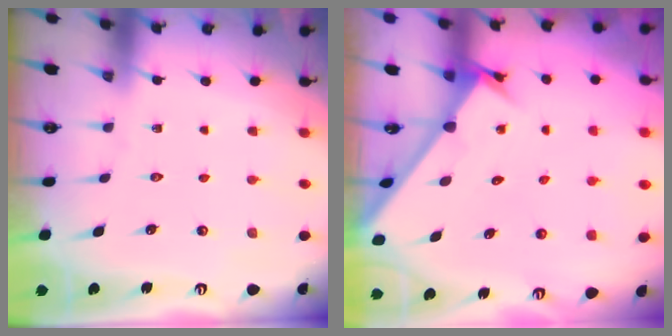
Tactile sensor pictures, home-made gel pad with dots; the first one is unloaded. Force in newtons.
{"total": 2.3, "press": 2.3, "slide": 0.0}